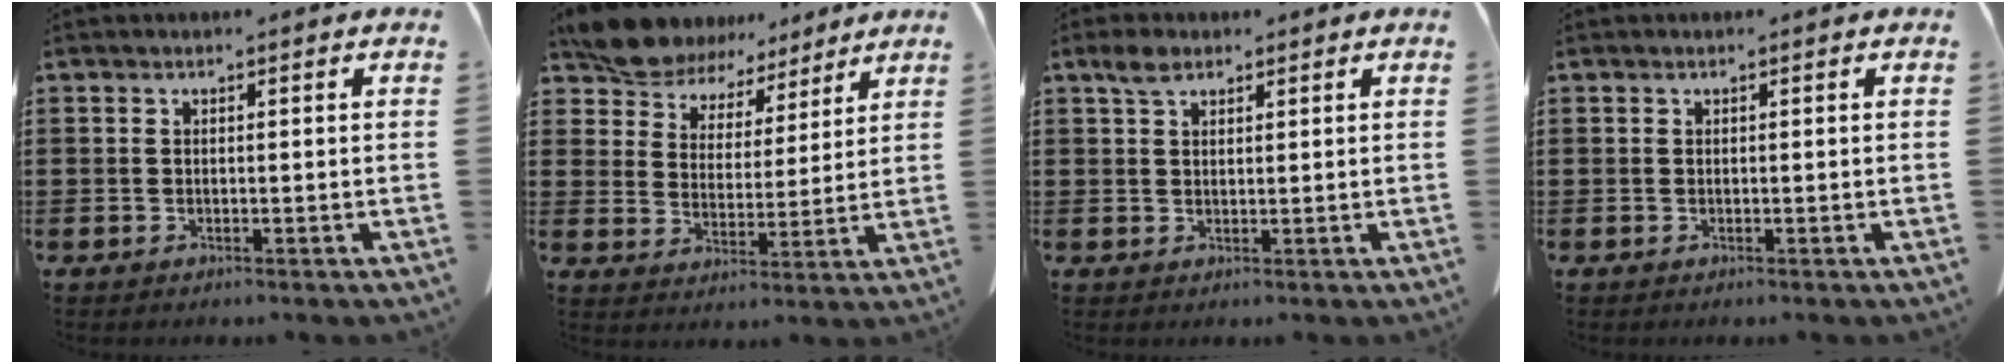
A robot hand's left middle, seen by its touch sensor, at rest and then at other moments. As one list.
[{"total": 8.8, "force": [8.0, 3.3, 1.6], "torque": [-0.078, -0.036, 0.152]}, {"total": 2.8, "force": [1.9, 1.5, 1.5], "torque": [-0.034, 0.004, 0.037]}, {"total": 0.0}]